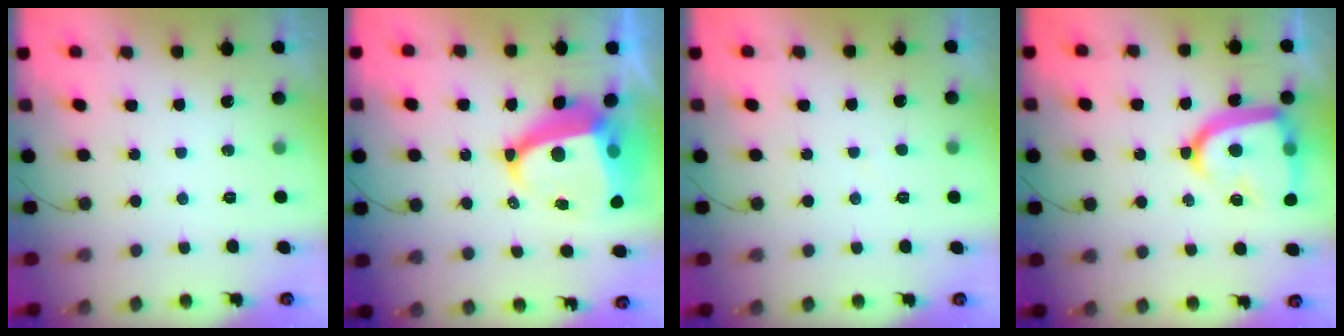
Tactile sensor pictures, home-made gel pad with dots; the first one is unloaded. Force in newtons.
{"total": 13.8, "press": 13.8, "slide": 1.5}
{"total": 1.6, "press": 1.6, "slide": 0.2}
{"total": 18.8, "press": 18.7, "slide": 1.9}